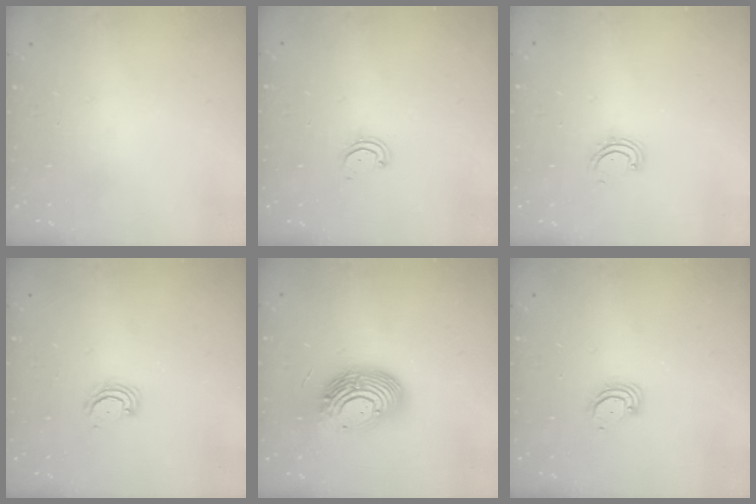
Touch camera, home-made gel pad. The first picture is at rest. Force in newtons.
{"total": 2.5, "press": 2.5, "slide": 0.2}
{"total": 2.7, "press": 2.6, "slide": 0.5}
{"total": 3.8, "press": 3.8, "slide": 0.5}
{"total": 15.1, "press": 15.1, "slide": 1.4}
{"total": 3.5, "press": 3.5, "slide": 0.3}